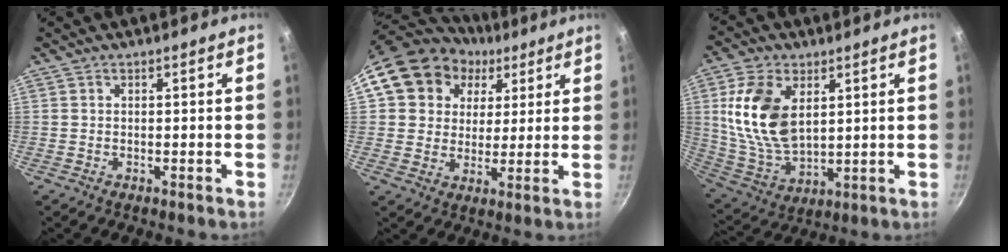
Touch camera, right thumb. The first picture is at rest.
{"total": 16.4, "force": [6.7, 13.5, 6.4], "torque": [-0.097, 0.012, 0.109]}
{"total": 15.8, "force": [4.1, 9.6, 11.9], "torque": [-0.215, -0.021, 0.091]}